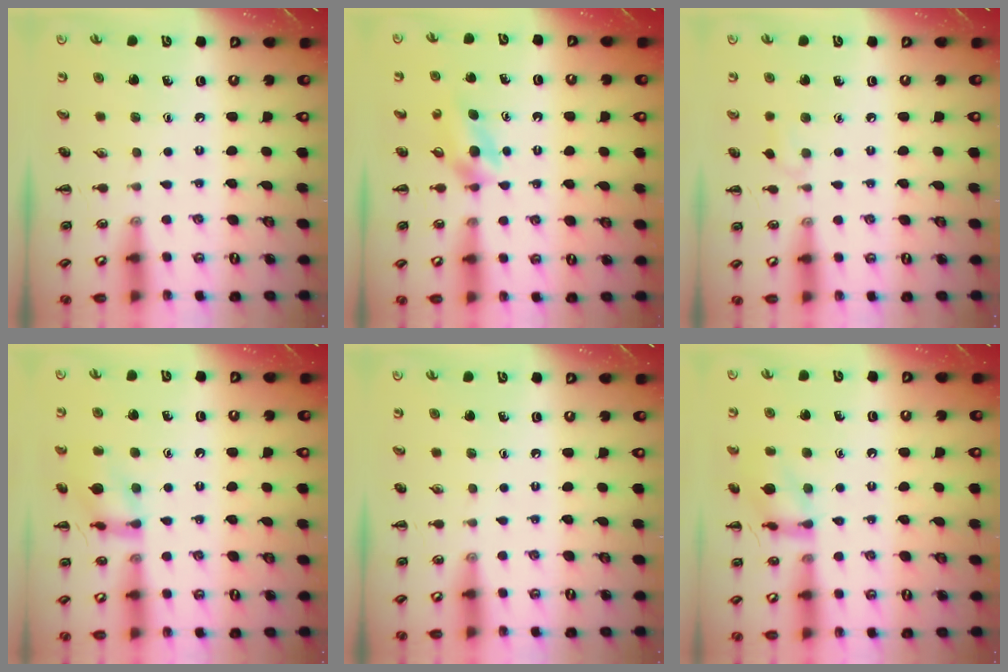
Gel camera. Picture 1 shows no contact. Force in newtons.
{"total": 4.0, "press": 3.8, "slide": 1.3}
{"total": 4.3, "press": 4.0, "slide": 1.7}
{"total": 11.8, "press": 11.8, "slide": 0.2}
{"total": 0.0}
{"total": 11.1, "press": 11.1, "slide": 0.7}